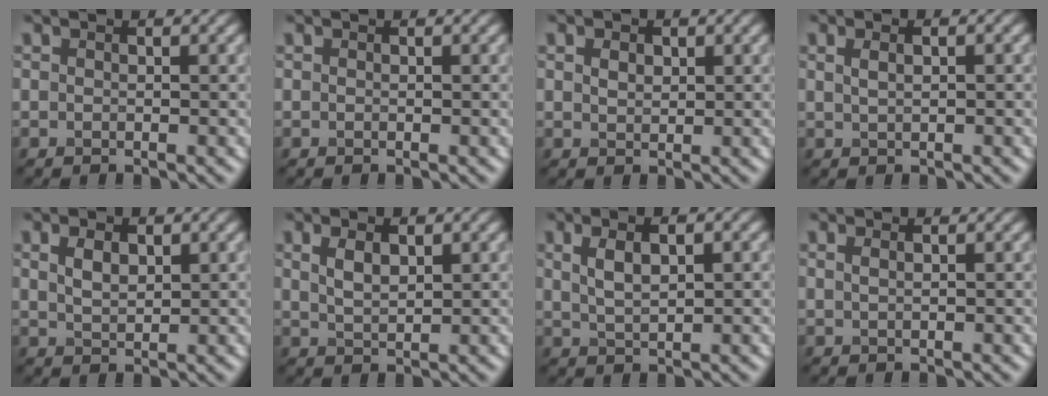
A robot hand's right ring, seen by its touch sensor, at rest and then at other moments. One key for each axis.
{"total": 0.0}
{"total": 1.3, "fx": 0.6, "fy": 0.9, "fz": 0.7, "tx": -0.011, "ty": -0.001, "tz": 0.012}
{"total": 1.6, "fx": 0.8, "fy": 0.7, "fz": 1.3, "tx": -0.016, "ty": -0.005, "tz": 0.010}
{"total": 2.6, "fx": 1.0, "fy": 1.4, "fz": 1.9, "tx": -0.040, "ty": 0.001, "tz": 0.020}
{"total": 2.9, "fx": 1.1, "fy": 1.4, "fz": 2.3, "tx": -0.048, "ty": 0.002, "tz": 0.025}
{"total": 3.6, "fx": 1.2, "fy": 1.5, "fz": 3.1, "tx": -0.063, "ty": 0.006, "tz": 0.024}
{"total": 0.8, "fx": 0.4, "fy": 0.3, "fz": 0.6, "tx": -0.011, "ty": -0.001, "tz": 0.007}